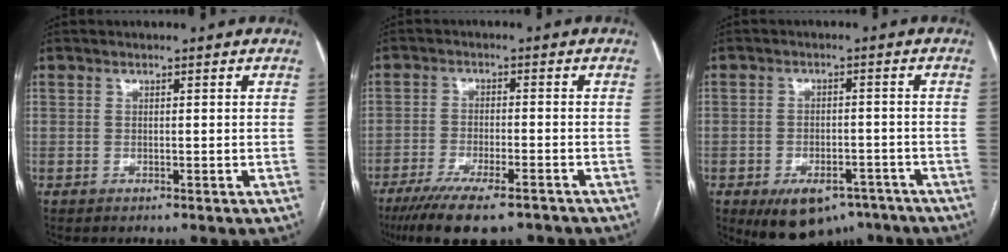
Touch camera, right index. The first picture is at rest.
{"total": 12.6, "force": [-9.6, 2.7, 7.8], "torque": [-0.128, -0.024, -0.150]}
{"total": 10.2, "force": [-6.8, 5.7, 5.0], "torque": [-0.063, 0.009, -0.093]}